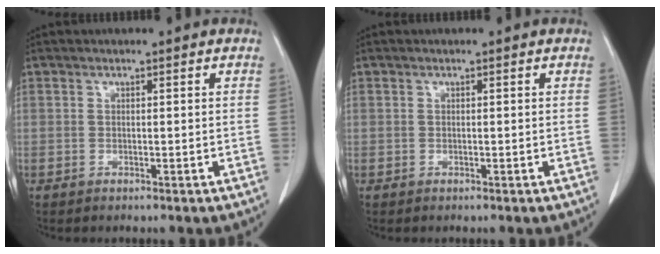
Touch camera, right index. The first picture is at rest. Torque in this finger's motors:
{"motor_torque": [0.16, 0.02, 0.01, 0.00]}